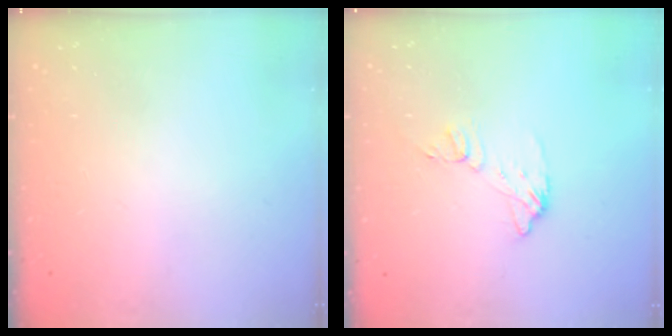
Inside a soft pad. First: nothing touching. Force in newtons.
{"total": 8.1, "press": 8.1, "slide": 0.1}